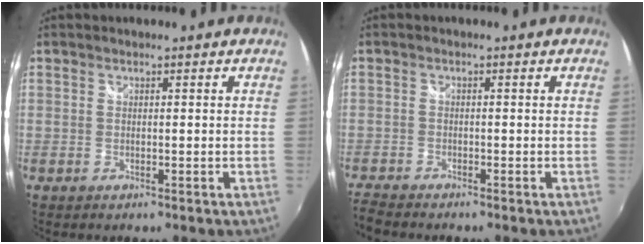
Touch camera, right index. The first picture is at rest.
{"total": 4.4, "force": [-4.2, 0.7, 0.8], "torque": [-0.033, -0.022, -0.084]}